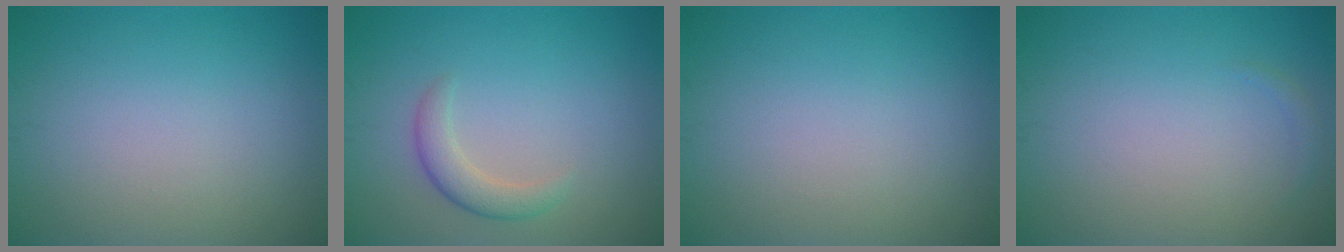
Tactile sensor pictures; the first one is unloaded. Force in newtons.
{"total": 2.3, "press": 2.3, "slide": 0.2}
{"total": 0.0}
{"total": 0.5, "press": 0.5, "slide": 0.1}